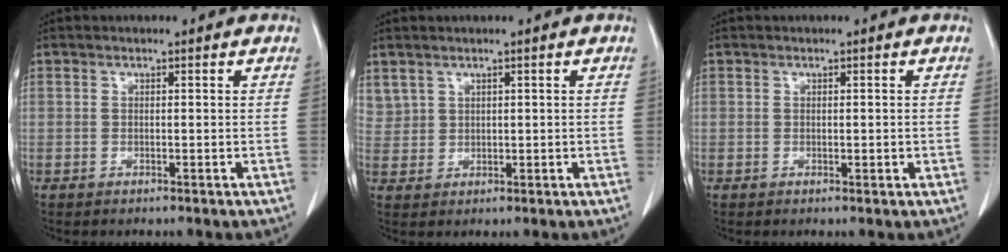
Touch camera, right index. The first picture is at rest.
{"total": 3.0, "force": [2.0, 2.1, 0.5], "torque": [-0.008, 0.007, 0.051]}
{"total": 1.1, "force": [-0.1, 0.6, 0.9], "torque": [-0.010, -0.001, 0.002]}